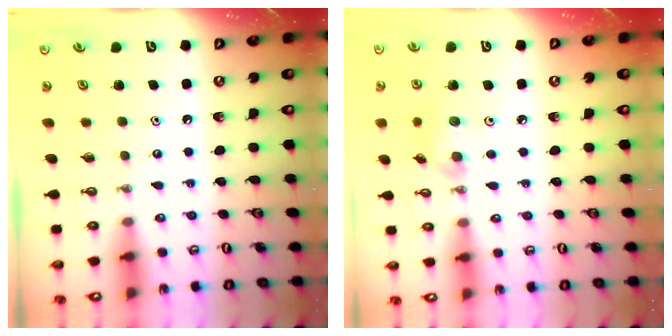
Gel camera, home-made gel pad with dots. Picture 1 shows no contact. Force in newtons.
{"total": 7.8, "press": 7.4, "slide": 2.5}